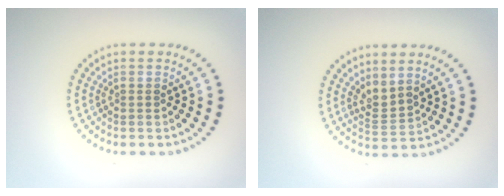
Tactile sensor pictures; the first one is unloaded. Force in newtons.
{"total": 2.2, "press": 1.6, "slide": 1.5}